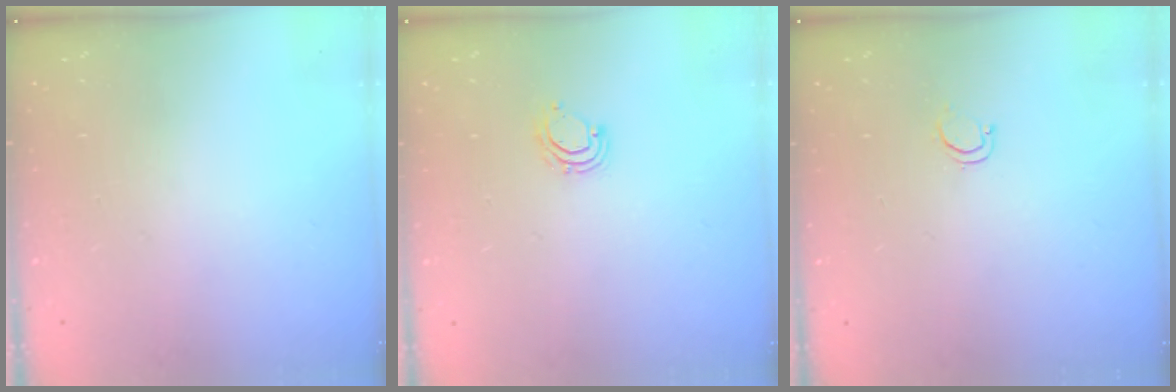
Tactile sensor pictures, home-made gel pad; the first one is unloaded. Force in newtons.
{"total": 5.4, "press": 5.4, "slide": 0.3}
{"total": 2.8, "press": 2.8, "slide": 0.2}